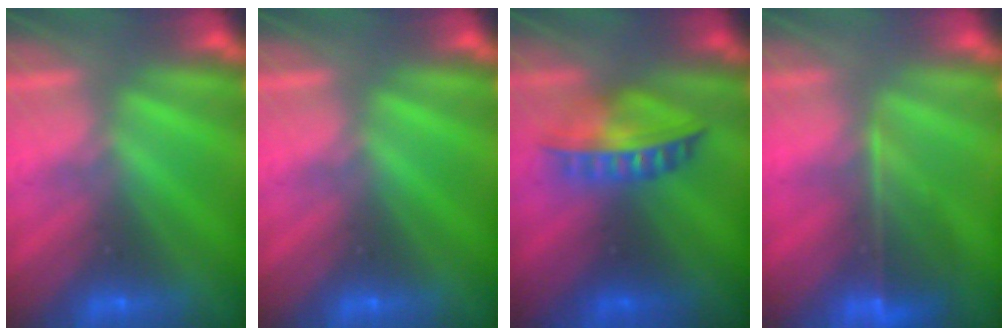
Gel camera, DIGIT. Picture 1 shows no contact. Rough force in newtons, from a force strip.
{"total": 0.0}
{"total": 5.8}
{"total": 7.4}